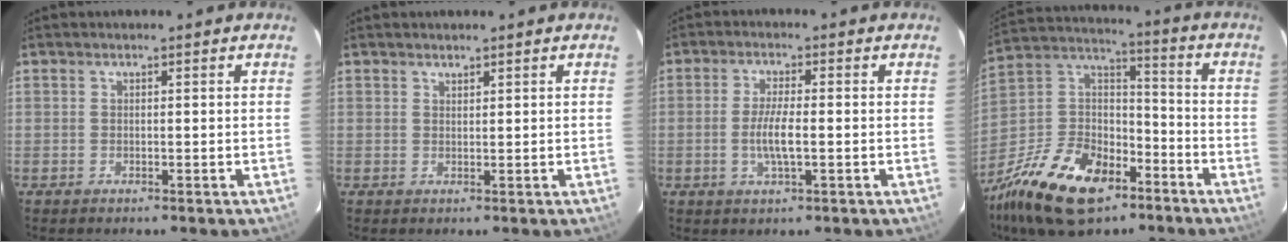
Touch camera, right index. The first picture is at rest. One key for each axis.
{"total": 0.8, "fx": 0.8, "fy": 0.2, "fz": 0.1, "tx": -0.002, "ty": 0.001, "tz": 0.015}
{"total": 5.1, "fx": -1.0, "fy": 1.0, "fz": 4.9, "tx": -0.094, "ty": -0.006, "tz": -0.017}
{"total": 23.6, "fx": -14.1, "fy": 12.8, "fz": 14.0, "tx": -0.307, "ty": 0.001, "tz": -0.241}